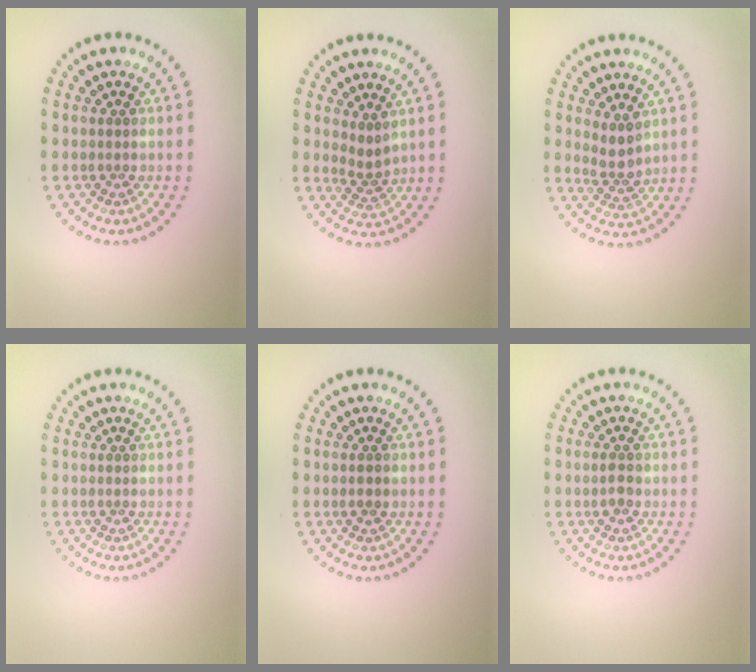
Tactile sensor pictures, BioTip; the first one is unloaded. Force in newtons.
{"total": 1.8, "press": 1.2, "slide": 1.3}
{"total": 2.2, "press": 1.7, "slide": 1.4}
{"total": 0.0}
{"total": 0.9, "press": 0.8, "slide": 0.3}
{"total": 1.2, "press": 1.2, "slide": 0.1}